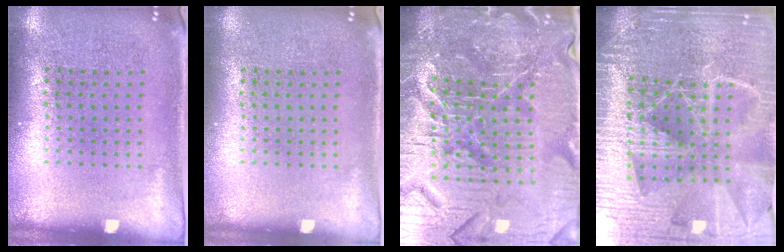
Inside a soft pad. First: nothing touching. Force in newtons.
{"total": 0.0}
{"total": 7.2, "press": 6.5, "slide": 3.2}
{"total": 5.7, "press": 5.0, "slide": 2.6}